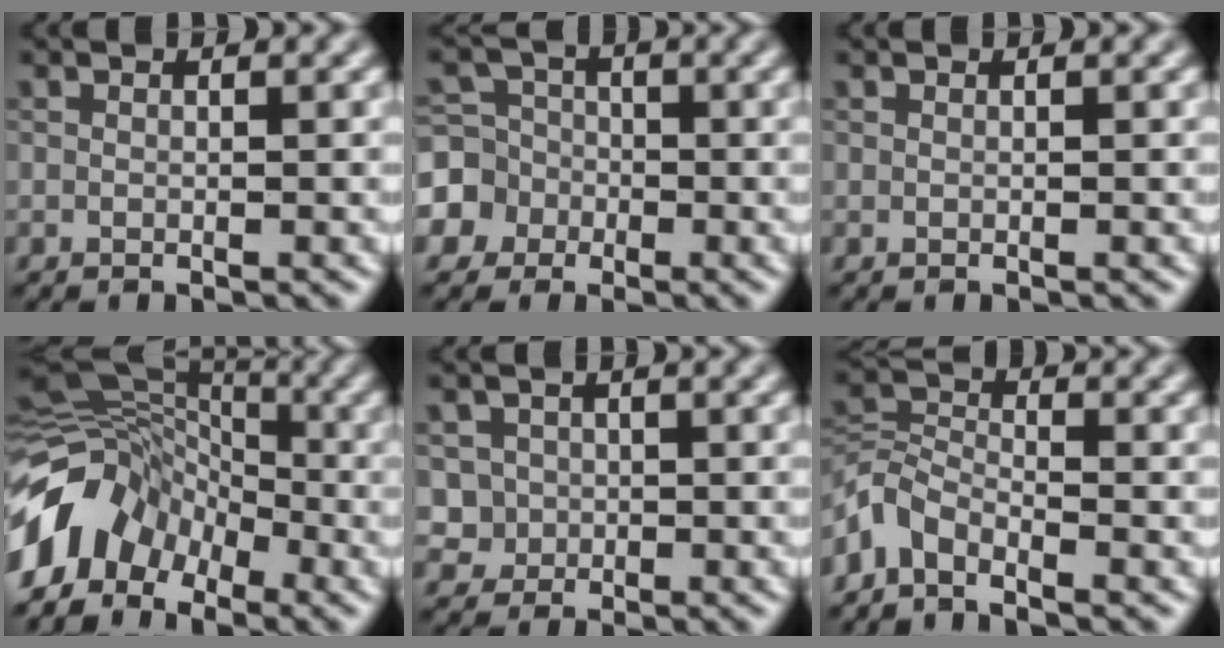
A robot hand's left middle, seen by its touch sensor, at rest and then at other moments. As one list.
[{"total": 6.2, "force": [-1.7, 5.9, 1.0], "torque": [-0.015, 0.014, -0.062]}, {"total": 0.0}, {"total": 9.0, "force": [-4.6, 6.0, 4.8], "torque": [-0.089, 0.000, -0.108]}, {"total": 2.7, "force": [-0.1, 2.7, 0.3], "torque": [0.004, 0.008, 0.005]}, {"total": 3.3, "force": [-2.7, 1.5, 1.3], "torque": [-0.028, 0.002, -0.069]}]